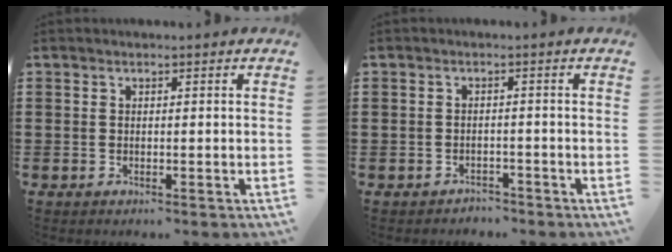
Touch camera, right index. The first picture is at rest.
{"total": 1.8, "force": [-1.7, 0.4, -0.3], "torque": [-0.002, 0.004, -0.040]}